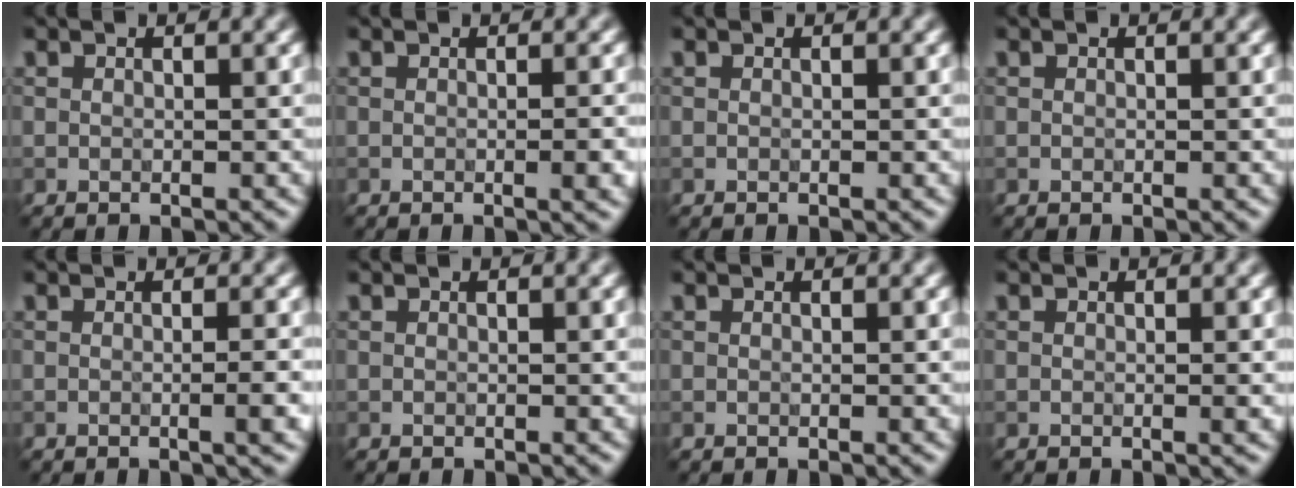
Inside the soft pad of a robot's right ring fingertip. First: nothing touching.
{"total": 2.1, "force": [-0.3, 0.5, 2.0], "torque": [-0.022, 0.001, -0.006]}
{"total": 0.0}
{"total": 0.0}
{"total": 2.5, "force": [-0.3, 0.6, 2.4], "torque": [-0.026, 0.000, -0.008]}
{"total": 0.0}
{"total": 0.0}
{"total": 0.8, "force": [0.0, 0.1, 0.8], "torque": [-0.009, 0.001, -0.002]}